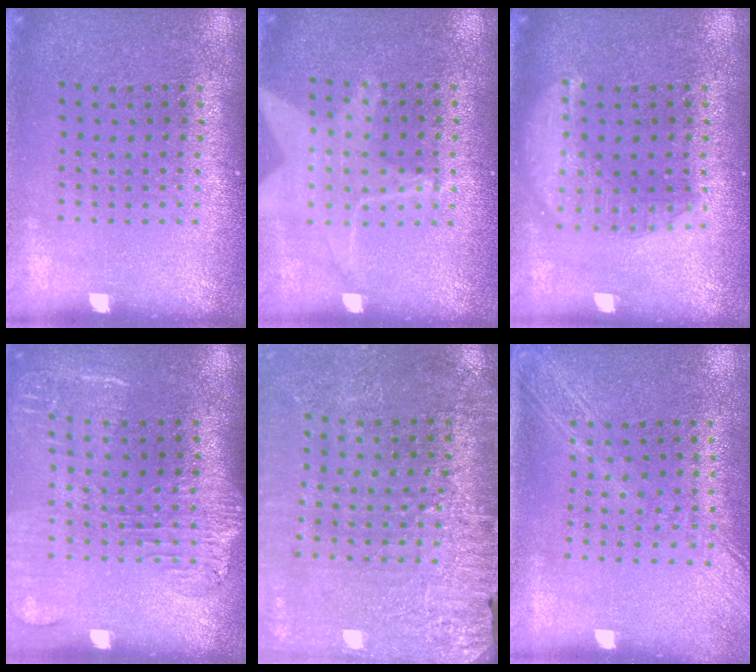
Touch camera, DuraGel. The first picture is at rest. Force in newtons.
{"total": 1.4, "press": 1.4, "slide": 0.4}
{"total": 1.6, "press": 1.6, "slide": 0.2}
{"total": 1.8, "press": 1.5, "slide": 0.9}
{"total": 2.9, "press": 2.9, "slide": 0.2}
{"total": 2.0, "press": 1.7, "slide": 1.1}